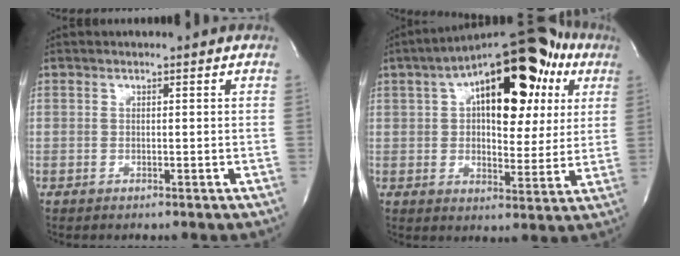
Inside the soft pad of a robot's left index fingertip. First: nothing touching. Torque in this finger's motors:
{"motor_torque": [0.24, 0.06, 1.05, 0.21]}